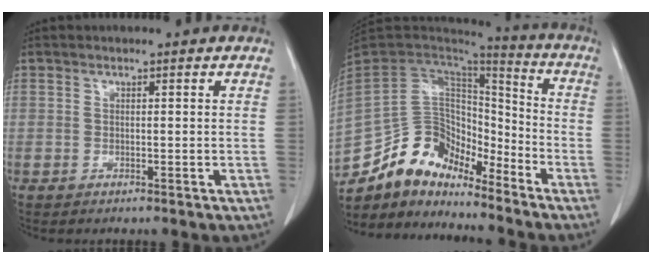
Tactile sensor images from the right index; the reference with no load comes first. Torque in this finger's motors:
{"motor_torque": [0.09, 0.10, -0.10, -0.10]}